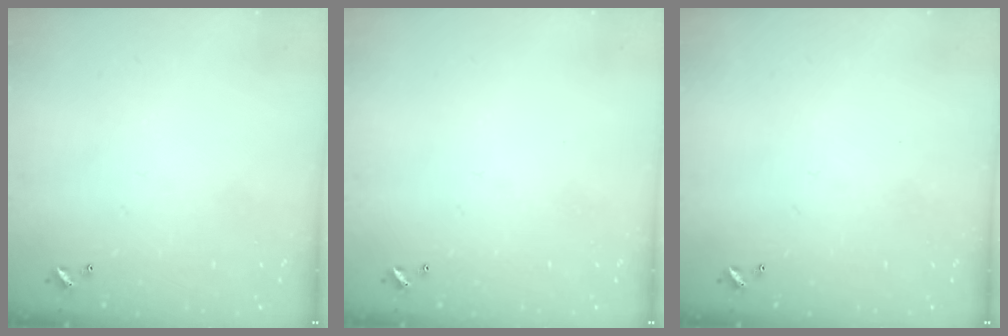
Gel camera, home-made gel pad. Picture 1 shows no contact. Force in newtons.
{"total": 0.0}
{"total": 0.0}